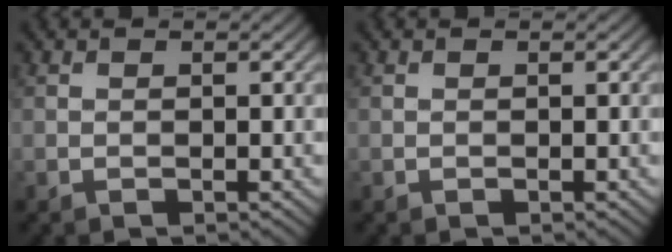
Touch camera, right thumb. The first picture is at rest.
{"total": 0.0}